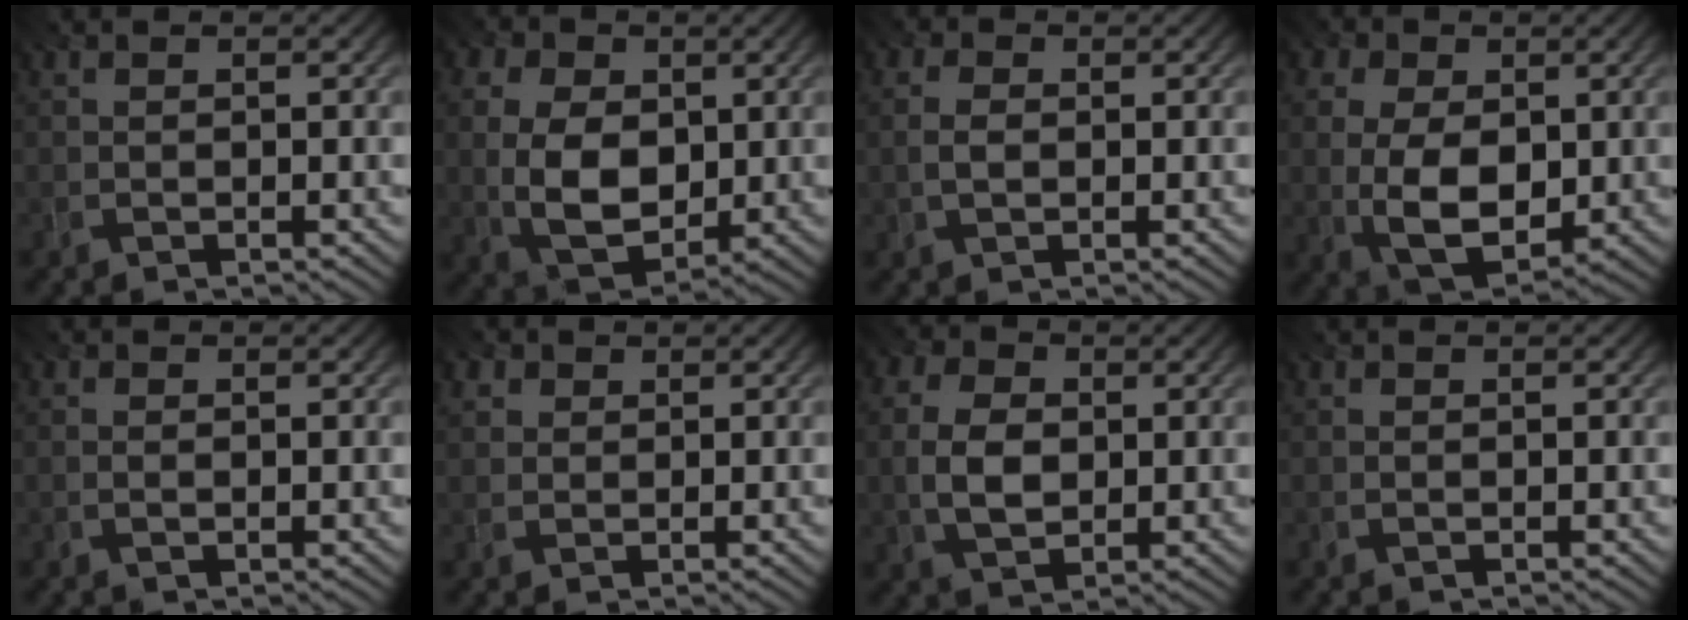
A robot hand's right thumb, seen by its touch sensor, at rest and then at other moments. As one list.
[{"total": 10.4, "force": [0.4, 7.2, 7.4], "torque": [-0.180, -0.005, 0.001]}, {"total": 2.5, "force": [-0.3, 1.7, 1.8], "torque": [-0.043, 0.003, -0.017]}, {"total": 9.6, "force": [0.3, 6.4, 7.1], "torque": [-0.164, -0.003, -0.005]}, {"total": 0.7, "force": [0.2, 0.4, 0.5], "torque": [-0.008, -0.004, 0.001]}, {"total": 2.1, "force": [1.0, 1.8, 0.7], "torque": [-0.023, 0.000, 0.022]}, {"total": 6.1, "force": [-0.3, 4.2, 4.4], "torque": [-0.112, 0.000, -0.011]}, {"total": 0.0}]